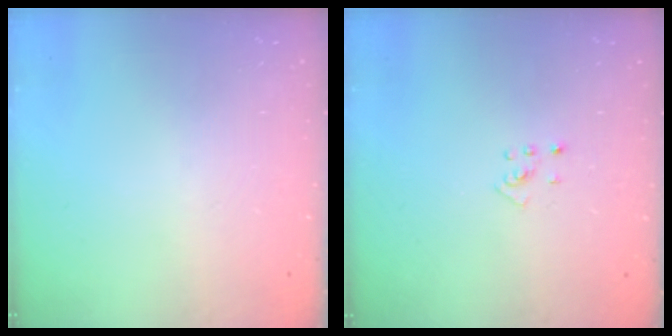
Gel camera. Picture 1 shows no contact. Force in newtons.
{"total": 2.7, "press": 2.6, "slide": 0.6}